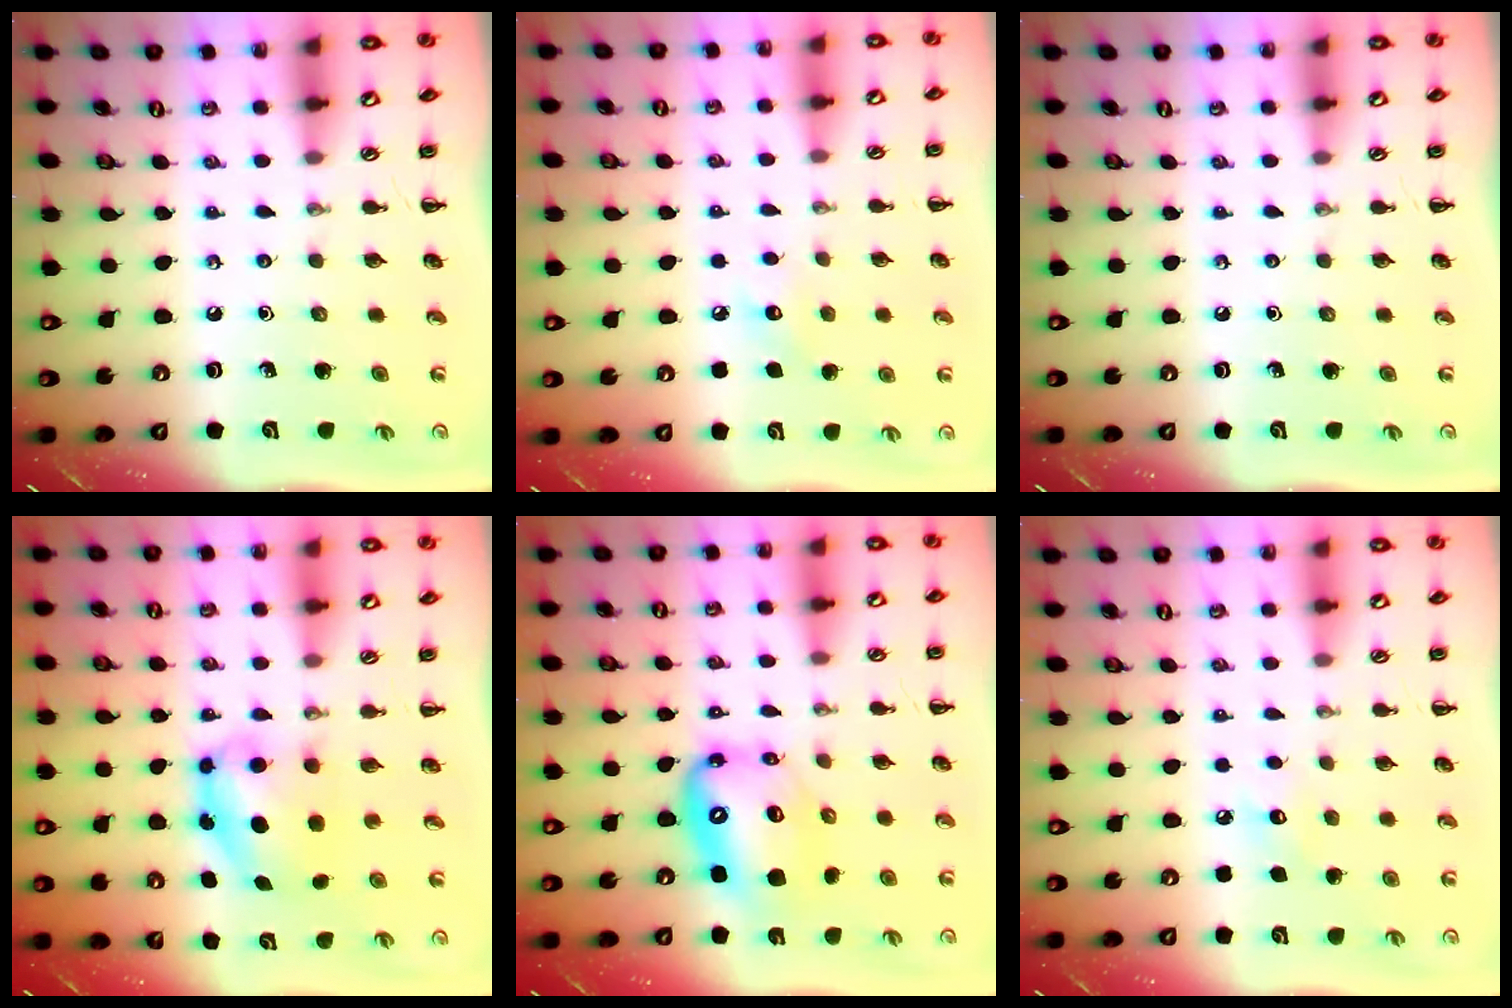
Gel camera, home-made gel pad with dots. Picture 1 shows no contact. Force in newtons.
{"total": 6.3, "press": 6.1, "slide": 1.7}
{"total": 0.0}
{"total": 6.4, "press": 6.3, "slide": 0.6}
{"total": 12.9, "press": 12.5, "slide": 3.3}
{"total": 5.6, "press": 5.4, "slide": 1.4}